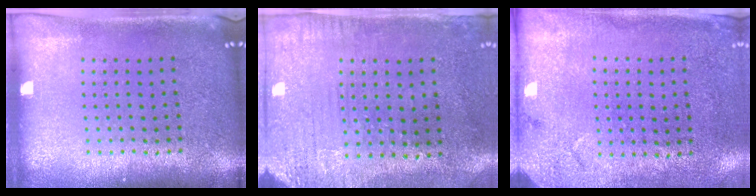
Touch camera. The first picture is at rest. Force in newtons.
{"total": 3.2, "press": 2.5, "slide": 1.9}
{"total": 2.7, "press": 2.2, "slide": 1.6}